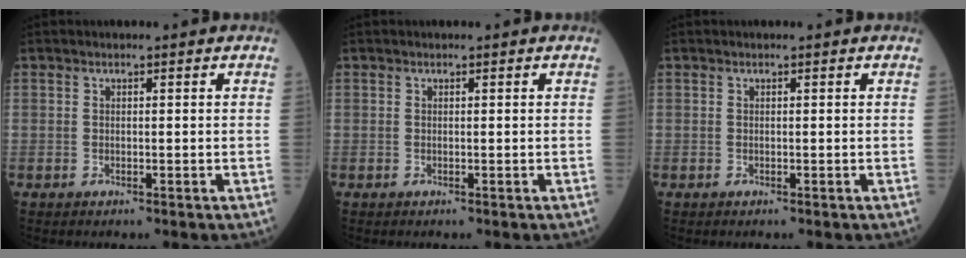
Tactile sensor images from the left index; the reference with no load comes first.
{"total": 0.0}
{"total": 0.0}